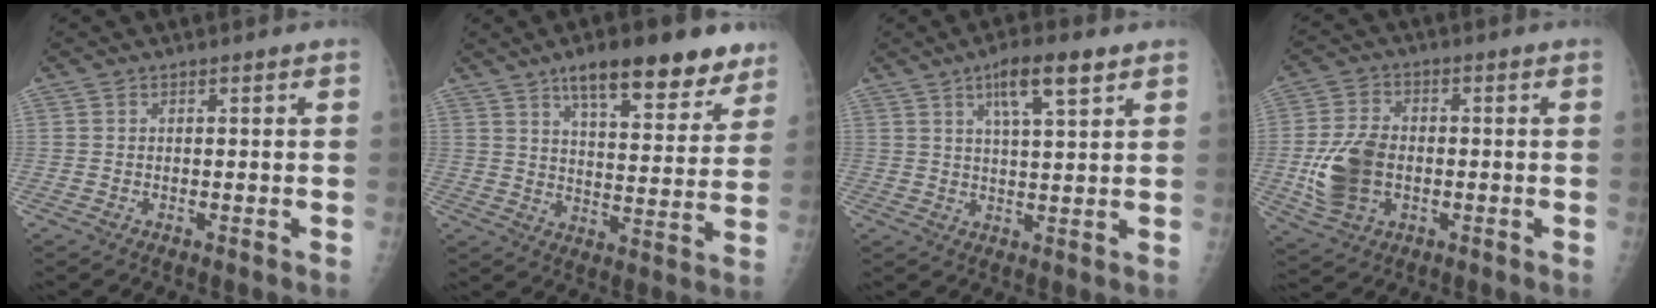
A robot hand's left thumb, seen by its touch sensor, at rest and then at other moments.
{"total": 17.0, "force": [11.4, 6.1, 11.1], "torque": [-0.109, -0.050, 0.170]}
{"total": 8.3, "force": [4.5, 1.9, 6.7], "torque": [-0.110, -0.013, 0.076]}
{"total": 10.9, "force": [-1.8, 7.5, 7.7], "torque": [-0.146, 0.008, -0.029]}